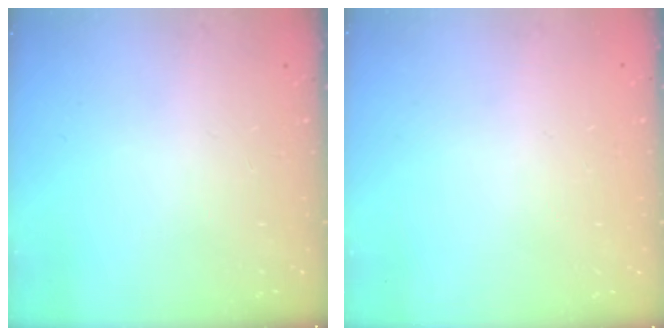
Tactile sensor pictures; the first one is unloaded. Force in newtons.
{"total": 0.0}